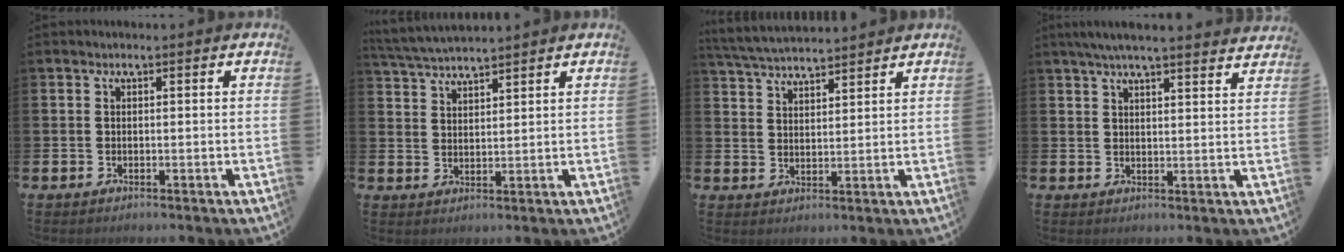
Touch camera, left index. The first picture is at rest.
{"total": 3.8, "force": [3.7, 0.1, 0.6], "torque": [-0.031, -0.016, 0.069]}
{"total": 4.7, "force": [4.7, 0.4, 0.6], "torque": [-0.031, -0.023, 0.085]}
{"total": 4.9, "force": [4.5, -0.1, 1.8], "torque": [-0.045, -0.014, 0.081]}